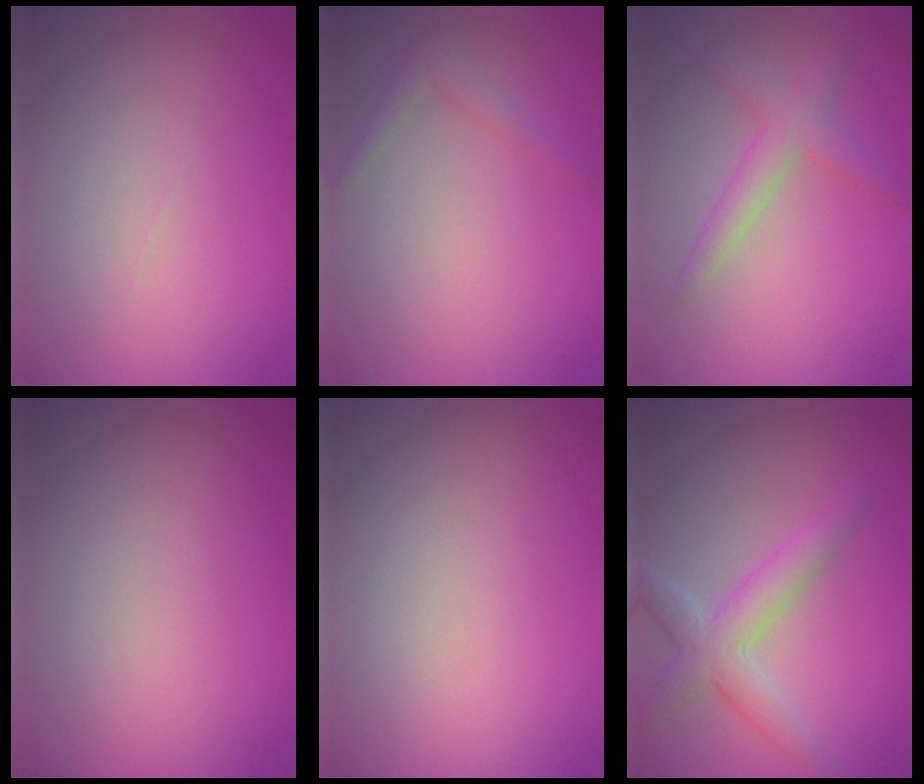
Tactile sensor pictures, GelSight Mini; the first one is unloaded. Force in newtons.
{"total": 1.3, "press": 1.3, "slide": 0.1}
{"total": 3.0, "press": 3.0, "slide": 0.2}
{"total": 0.0}
{"total": 0.0}
{"total": 4.1, "press": 4.1, "slide": 0.2}